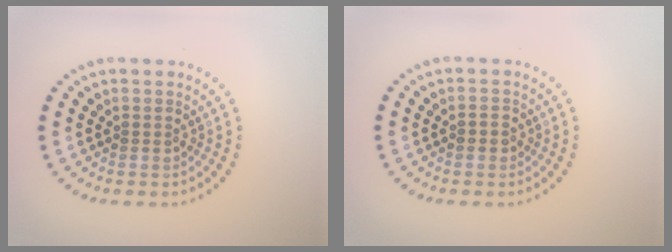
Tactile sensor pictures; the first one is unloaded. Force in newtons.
{"total": 0.8, "press": 0.8, "slide": 0.1}